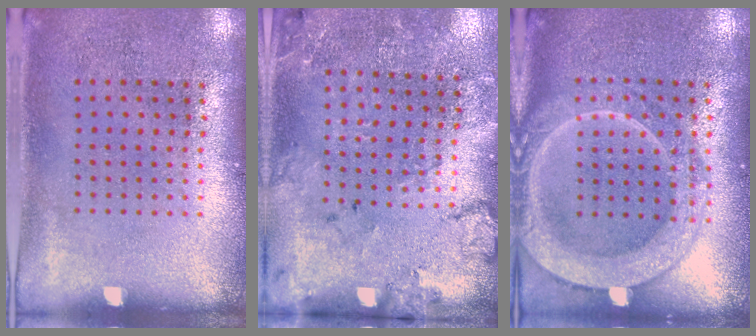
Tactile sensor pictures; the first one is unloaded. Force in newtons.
{"total": 1.8, "press": 1.7, "slide": 0.7}
{"total": 2.2, "press": 2.2, "slide": 0.3}